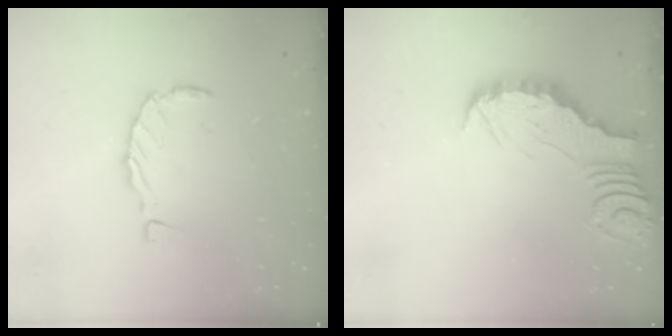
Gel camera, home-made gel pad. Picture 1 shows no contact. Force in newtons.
{"total": 3.0, "press": 3.0, "slide": 0.3}